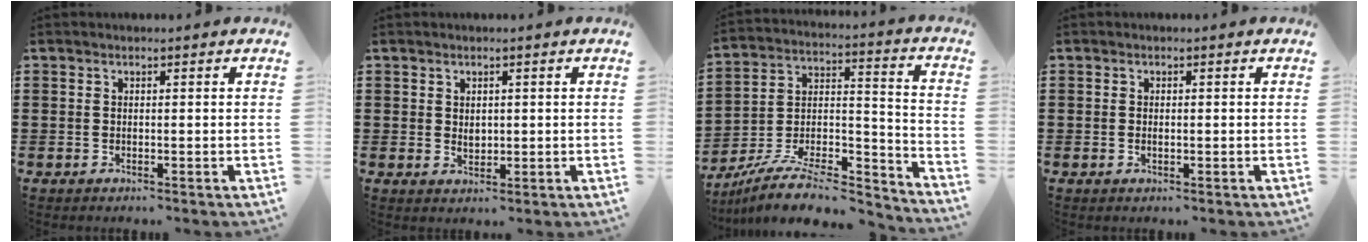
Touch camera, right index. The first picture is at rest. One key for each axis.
{"total": 1.5, "fx": 0.4, "fy": 1.2, "fz": 0.9, "tx": -0.010, "ty": 0.005, "tz": 0.004}
{"total": 9.9, "fx": -8.3, "fy": 2.8, "fz": 4.5, "tx": -0.079, "ty": 0.020, "tz": -0.162}
{"total": 0.7, "fx": -0.1, "fy": 0.3, "fz": 0.6, "tx": -0.012, "ty": 0.001, "tz": -0.003}